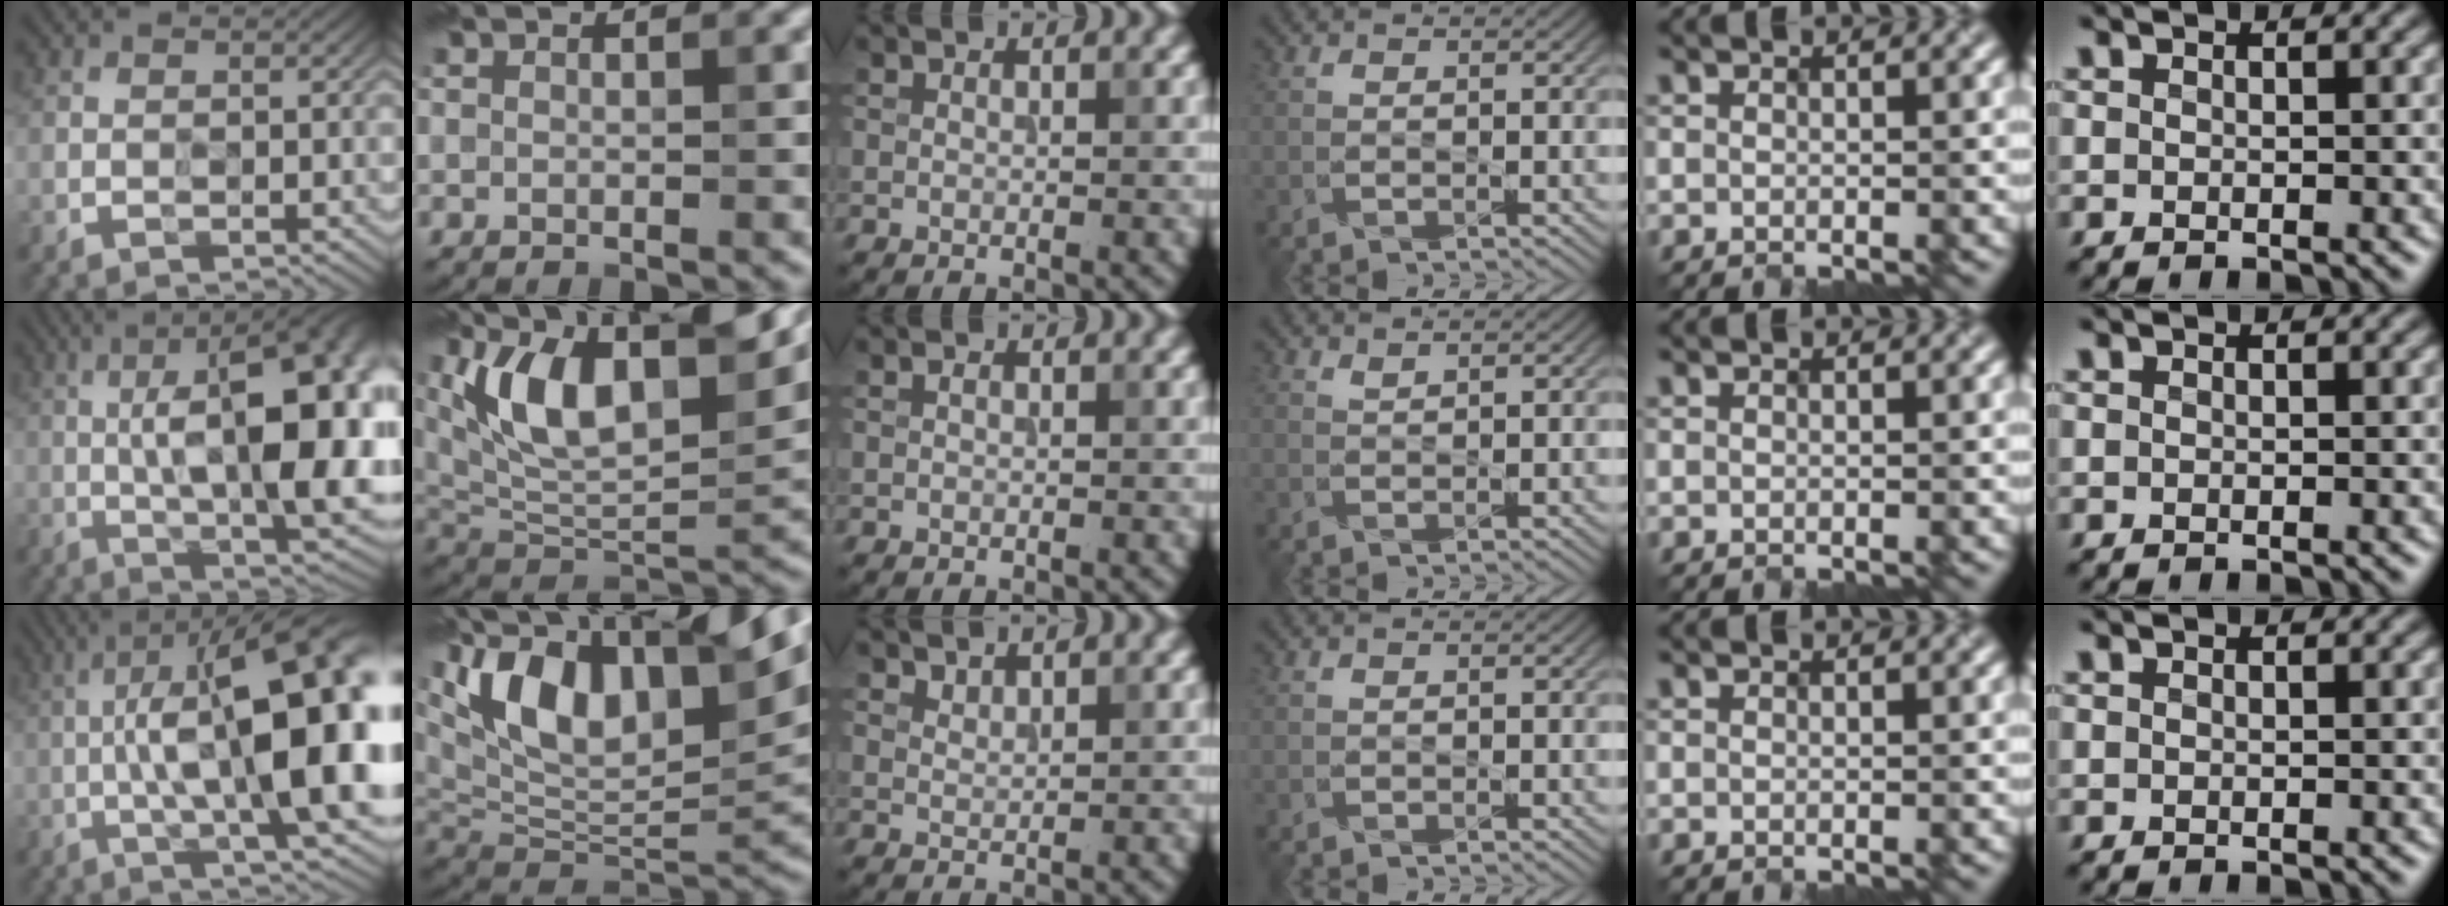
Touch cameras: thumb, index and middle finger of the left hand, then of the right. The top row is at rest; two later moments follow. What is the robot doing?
{"motion": "close", "object": "medicine box"}